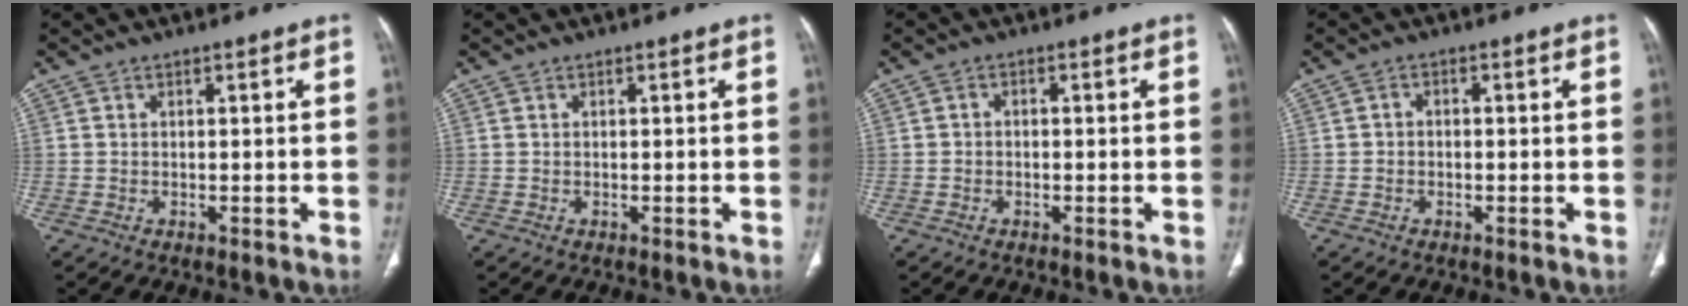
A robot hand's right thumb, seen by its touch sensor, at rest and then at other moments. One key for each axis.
{"total": 0.0}
{"total": 0.9, "fx": -0.4, "fy": 0.7, "fz": 0.5, "tx": -0.004, "ty": 0.002, "tz": -0.010}
{"total": 1.1, "fx": -0.4, "fy": 0.9, "fz": 0.6, "tx": -0.005, "ty": 0.003, "tz": -0.010}